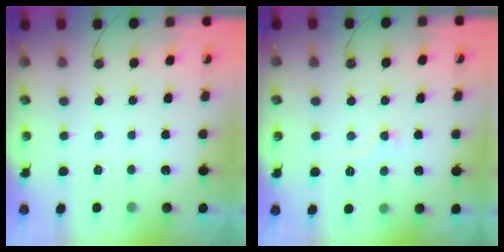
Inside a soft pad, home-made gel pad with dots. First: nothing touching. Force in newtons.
{"total": 2.5, "press": 2.4, "slide": 0.7}